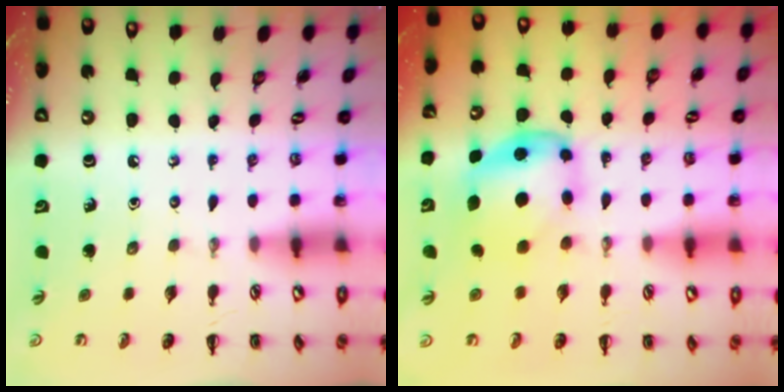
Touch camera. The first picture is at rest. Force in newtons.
{"total": 5.9, "press": 5.9, "slide": 0.9}